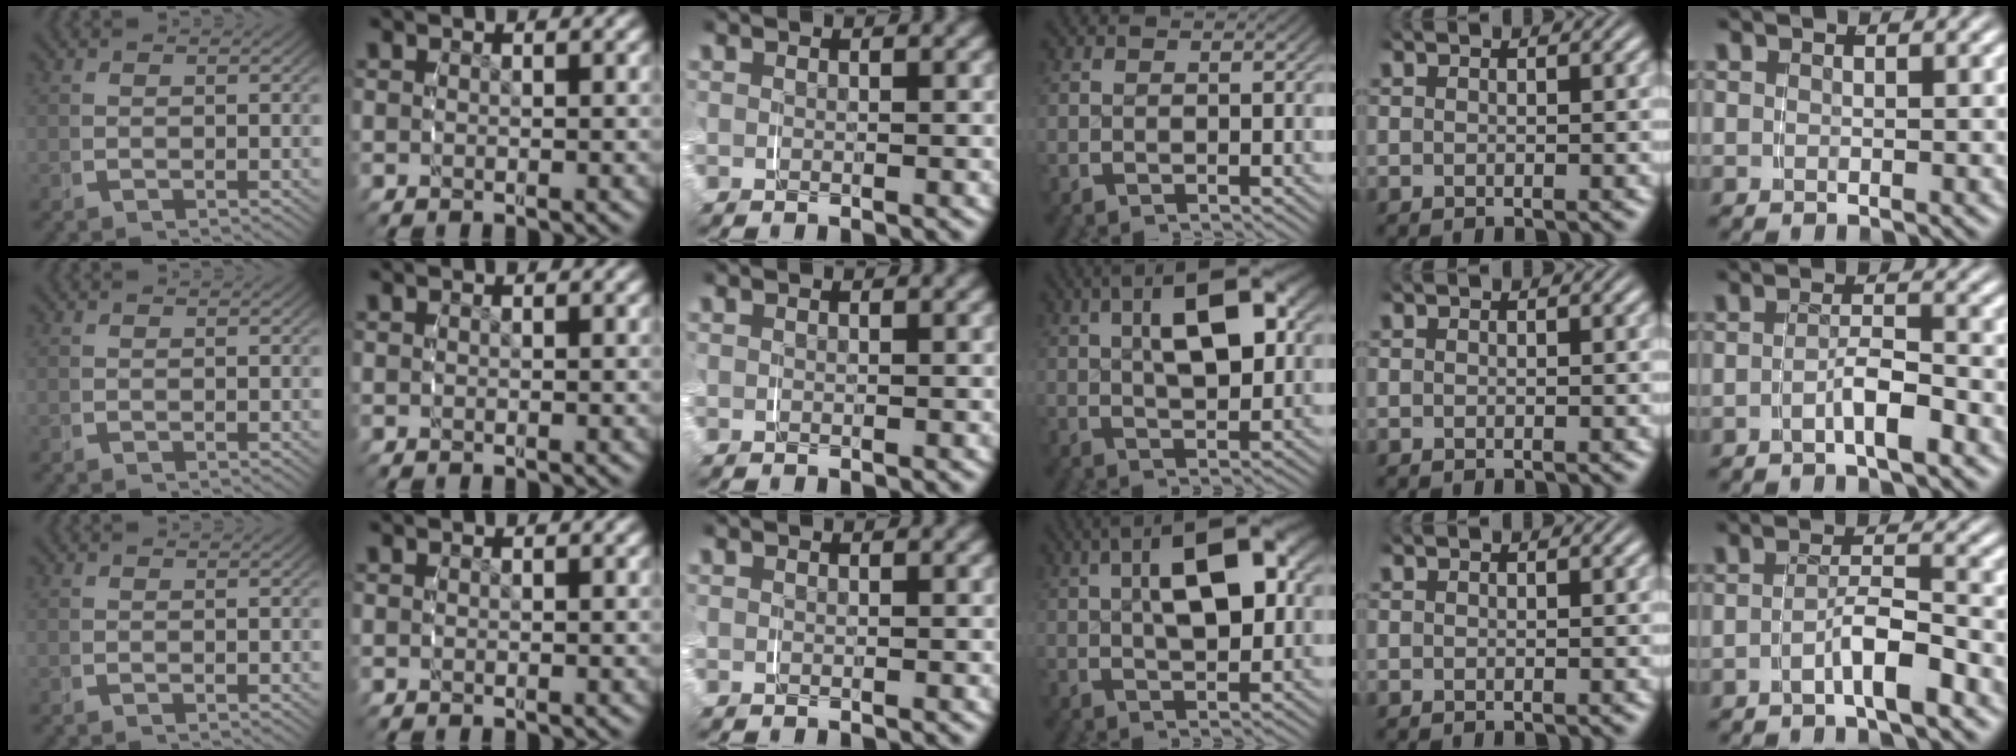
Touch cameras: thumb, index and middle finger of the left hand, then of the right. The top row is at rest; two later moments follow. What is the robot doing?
{"motion": "grasp_and_lifting", "object": "lipstick"}